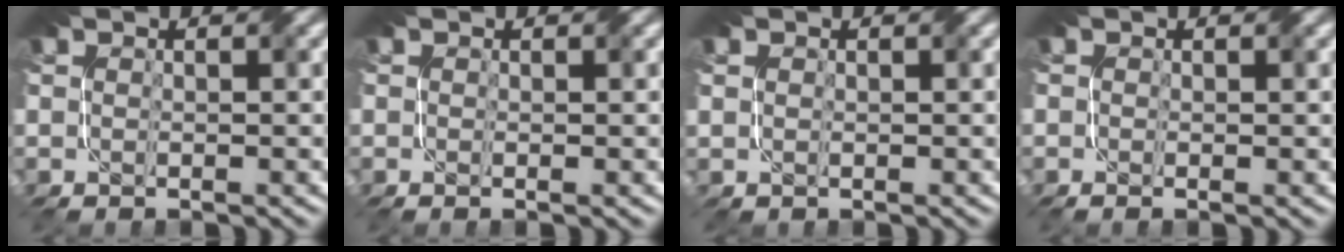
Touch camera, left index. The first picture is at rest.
{"total": 0.7, "force": [0.0, 0.2, 0.6], "torque": [-0.011, -0.003, 0.000]}
{"total": 0.8, "force": [0.5, 0.5, -0.5], "torque": [0.011, 0.003, 0.012]}
{"total": 0.9, "force": [-0.1, 0.5, 0.8], "torque": [-0.016, -0.002, -0.005]}